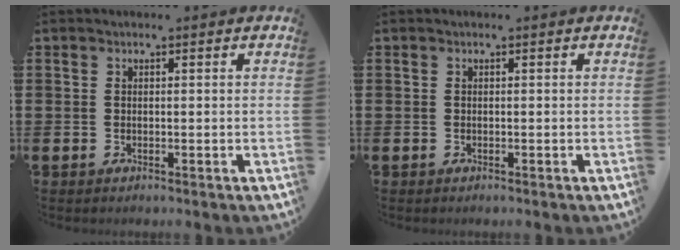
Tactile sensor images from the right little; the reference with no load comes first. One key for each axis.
{"total": 0.0}